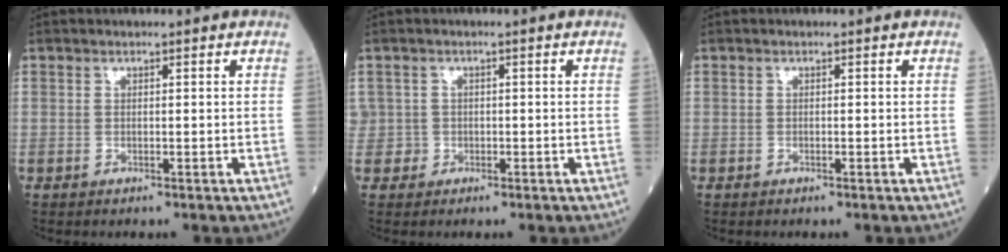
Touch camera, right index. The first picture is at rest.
{"total": 1.7, "force": [-0.3, 1.7, -0.2], "torque": [0.015, 0.010, -0.007]}
{"total": 0.0}